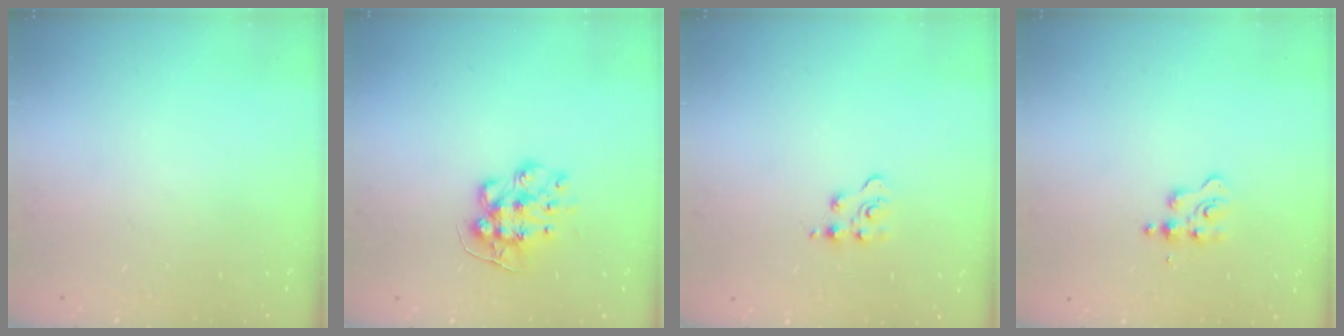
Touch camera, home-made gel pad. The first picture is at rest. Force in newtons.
{"total": 8.9, "press": 8.9, "slide": 0.2}
{"total": 3.0, "press": 3.0, "slide": 0.4}
{"total": 3.7, "press": 3.7, "slide": 0.5}